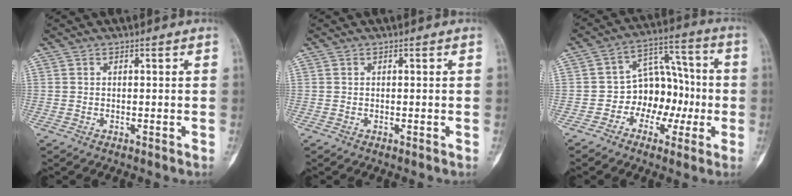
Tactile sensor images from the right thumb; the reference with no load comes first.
{"total": 0.0}
{"total": 11.0, "force": [-2.6, 8.5, 6.4], "torque": [-0.047, 0.051, -0.050]}